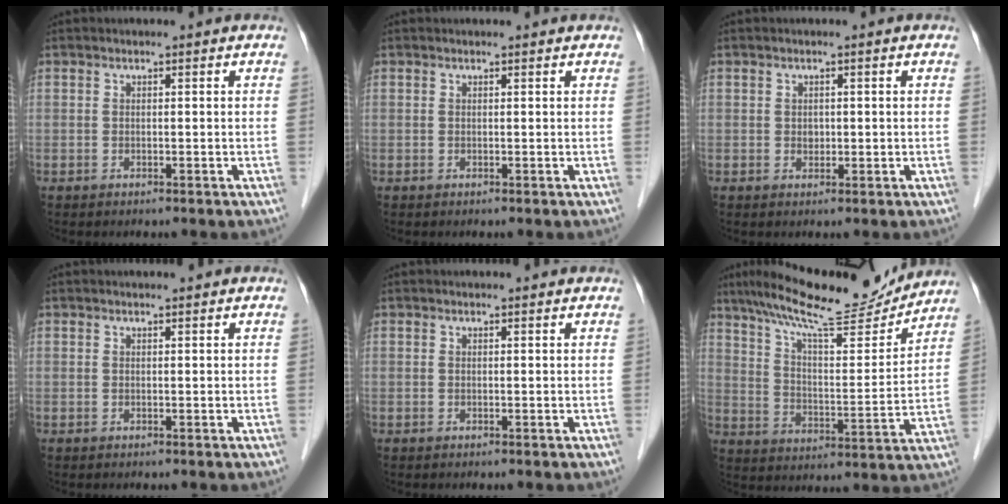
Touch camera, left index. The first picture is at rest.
{"total": 1.1, "force": [1.1, 0.1, 0.1], "torque": [-0.010, 0.010, 0.014]}
{"total": 1.1, "force": [0.1, 0.9, 0.6], "torque": [-0.010, 0.000, 0.004]}
{"total": 1.2, "force": [1.1, 0.0, 0.4], "torque": [-0.005, 0.008, 0.020]}
{"total": 1.8, "force": [1.8, 0.2, 0.3], "torque": [-0.010, 0.011, 0.020]}
{"total": 17.8, "force": [16.0, 1.9, 7.6], "torque": [-0.132, 0.002, 0.247]}